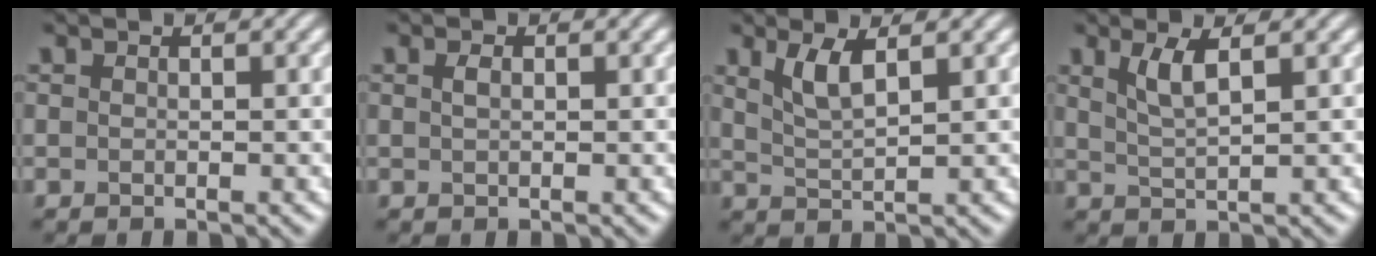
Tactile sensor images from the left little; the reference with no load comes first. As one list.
[{"total": 0.7, "force": [0.2, 0.4, 0.6], "torque": [-0.014, 0.001, 0.004]}, {"total": 2.9, "force": [1.6, 0.8, 2.3], "torque": [-0.048, -0.004, 0.034]}, {"total": 2.7, "force": [1.3, 0.6, 2.2], "torque": [-0.046, -0.002, 0.028]}]